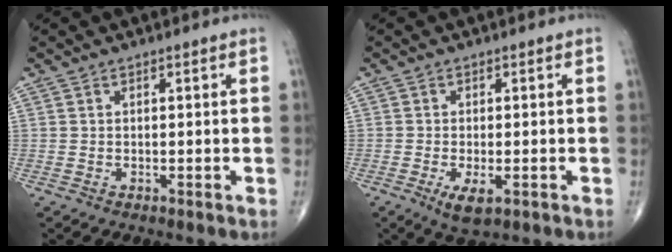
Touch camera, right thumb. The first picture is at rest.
{"total": 4.3, "force": [-1.7, 1.6, 3.6], "torque": [-0.064, -0.009, -0.024]}